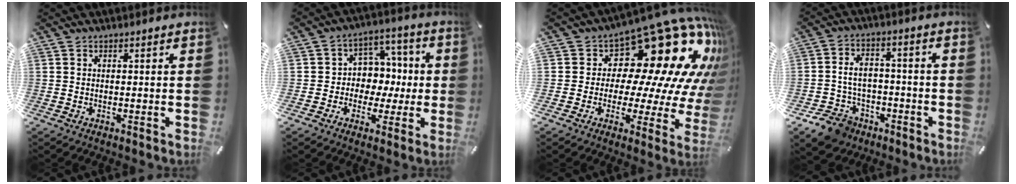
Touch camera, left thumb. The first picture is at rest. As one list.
[{"total": 8.9, "force": [-1.2, 8.6, 2.1], "torque": [-0.022, 0.012, -0.019]}, {"total": 20.5, "force": [11.9, 10.5, 13.0], "torque": [-0.153, -0.128, 0.206]}, {"total": 9.8, "force": [-3.7, 7.9, 4.3], "torque": [-0.090, 0.032, -0.064]}]